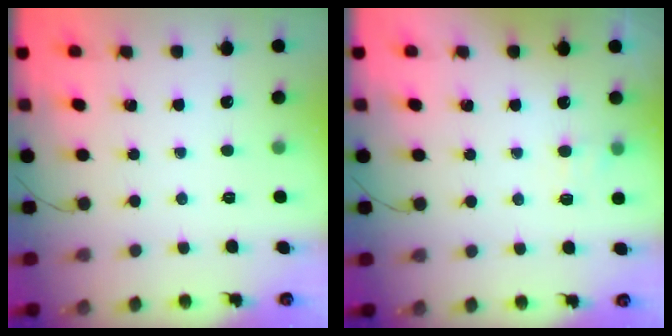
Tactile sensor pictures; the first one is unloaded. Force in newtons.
{"total": 6.7, "press": 6.5, "slide": 1.6}